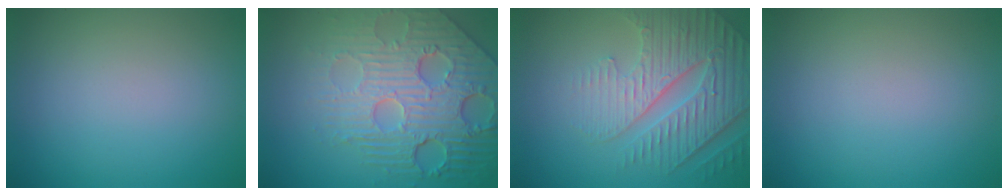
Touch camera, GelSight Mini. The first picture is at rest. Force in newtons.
{"total": 8.4, "press": 5.9, "slide": 5.9}
{"total": 5.7, "press": 4.9, "slide": 3.0}
{"total": 0.0}